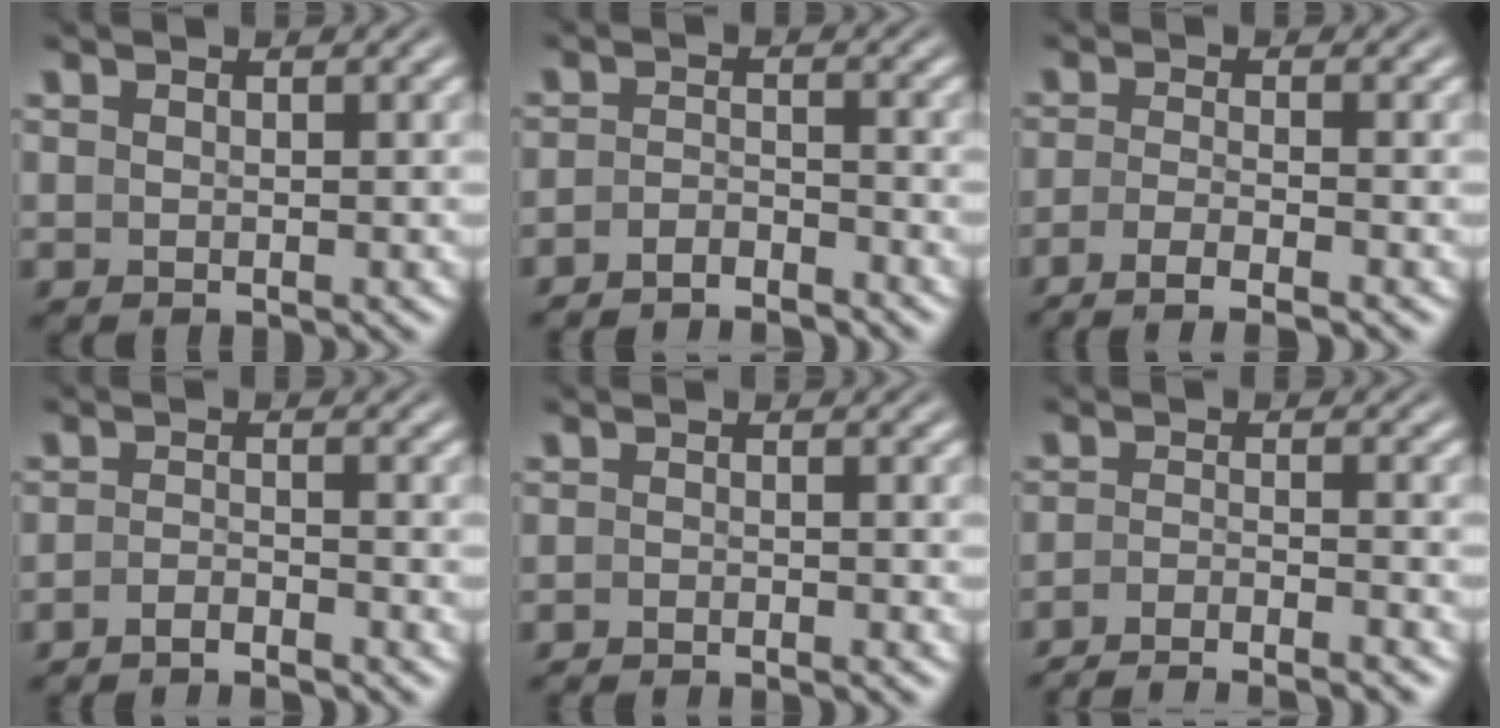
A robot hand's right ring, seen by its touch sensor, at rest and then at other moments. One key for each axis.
{"total": 4.1, "fx": -3.9, "fy": 1.0, "fz": 0.5, "tx": -0.009, "ty": -0.015, "tz": -0.062}
{"total": 5.4, "fx": -4.4, "fy": 1.2, "fz": 2.9, "tx": -0.053, "ty": -0.020, "tz": -0.059}
{"total": 3.1, "fx": -3.1, "fy": 0.4, "fz": 0.6, "tx": -0.013, "ty": -0.009, "tz": -0.049}
{"total": 2.1, "fx": -2.1, "fy": 0.2, "fz": 0.1, "tx": -0.003, "ty": -0.006, "tz": -0.035}
{"total": 7.9, "fx": -7.3, "fy": 1.9, "fz": 2.2, "tx": -0.025, "ty": -0.019, "tz": -0.108}